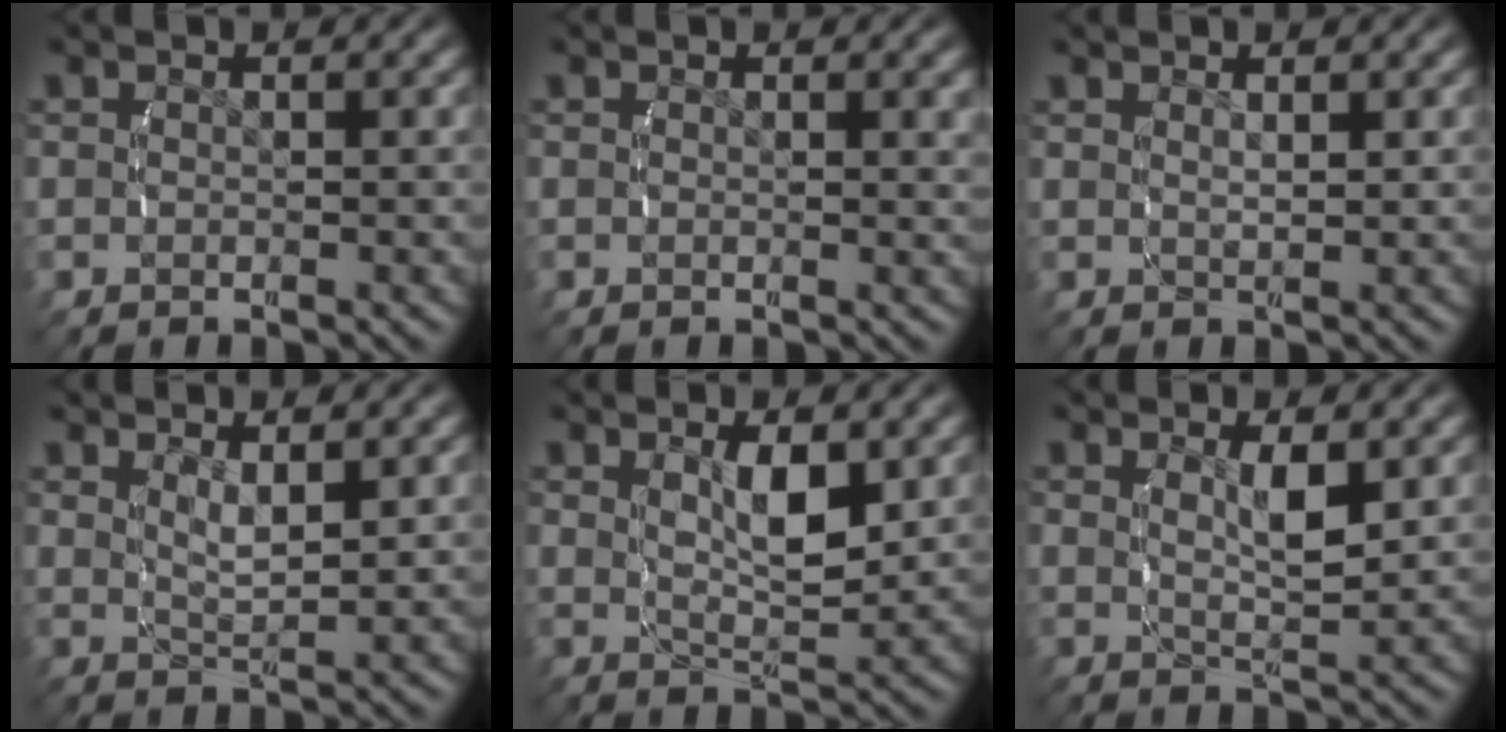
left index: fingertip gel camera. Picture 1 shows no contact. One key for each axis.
{"total": 0.6, "fx": 0.4, "fy": -0.1, "fz": 0.5, "tx": -0.006, "ty": -0.003, "tz": 0.005}
{"total": 1.2, "fx": 0.7, "fy": -0.2, "fz": 0.9, "tx": -0.009, "ty": -0.006, "tz": 0.021}
{"total": 2.6, "fx": 1.5, "fy": 0.2, "fz": 2.1, "tx": -0.034, "ty": -0.011, "tz": 0.035}
{"total": 3.7, "fx": 1.0, "fy": 0.9, "fz": 3.4, "tx": -0.058, "ty": -0.014, "tz": 0.027}
{"total": 2.9, "fx": 1.0, "fy": 0.3, "fz": 2.8, "tx": -0.048, "ty": -0.013, "tz": 0.026}